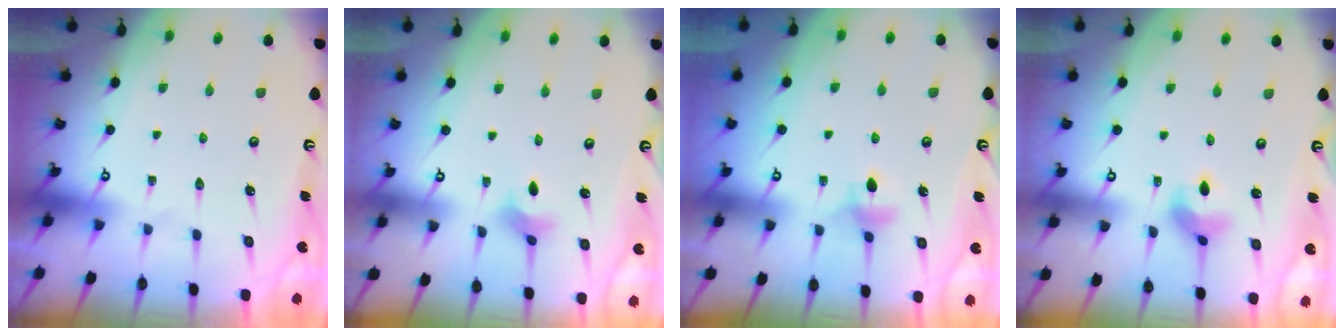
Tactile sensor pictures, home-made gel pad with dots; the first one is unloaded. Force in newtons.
{"total": 2.8, "press": 2.7, "slide": 0.6}
{"total": 4.6, "press": 4.5, "slide": 0.8}
{"total": 5.9, "press": 5.9, "slide": 0.7}